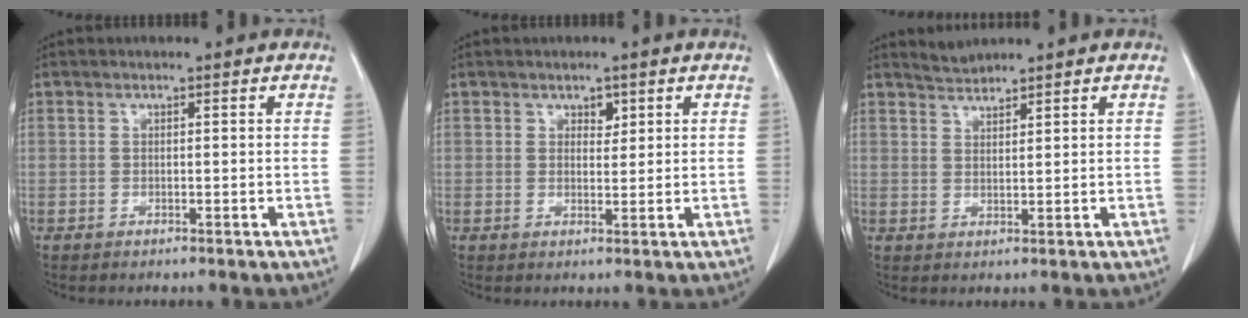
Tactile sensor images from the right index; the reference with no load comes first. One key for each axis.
{"total": 2.3, "fx": 1.1, "fy": 1.5, "fz": 1.3, "tx": -0.020, "ty": 0.003, "tz": 0.021}
{"total": 2.5, "fx": 2.5, "fy": 0.1, "fz": 0.0, "tx": -0.001, "ty": 0.001, "tz": 0.052}